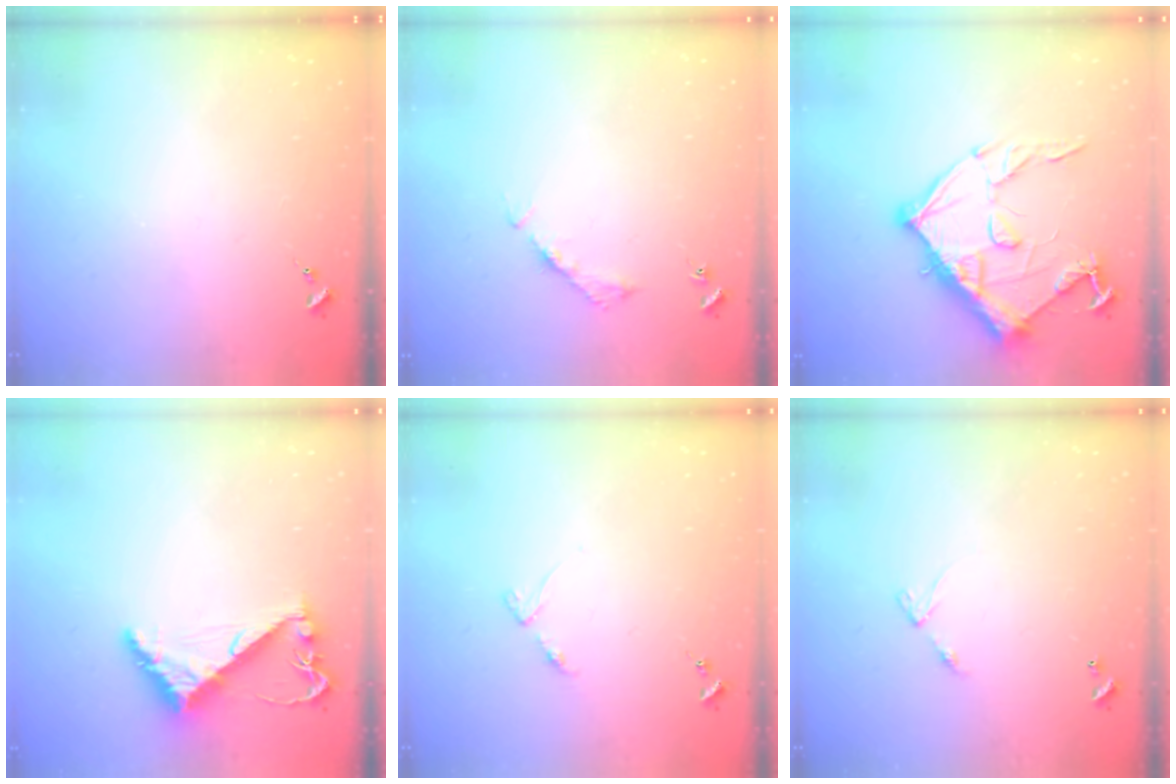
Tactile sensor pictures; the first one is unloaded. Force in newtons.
{"total": 4.1, "press": 4.1, "slide": 0.3}
{"total": 15.4, "press": 15.4, "slide": 1.0}
{"total": 7.9, "press": 7.9, "slide": 0.8}
{"total": 3.5, "press": 3.5, "slide": 0.4}
{"total": 4.7, "press": 4.7, "slide": 0.4}